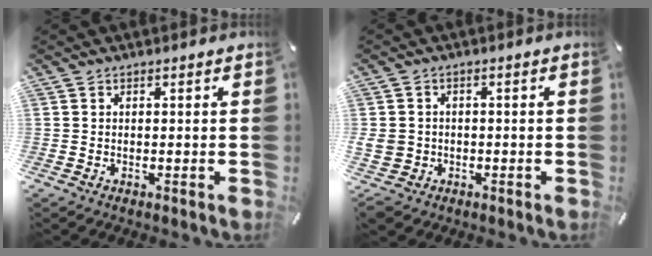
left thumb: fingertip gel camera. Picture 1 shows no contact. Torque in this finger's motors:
{"motor_torque": [1.94, 2.17, 0.44, 0.21, 0.45]}